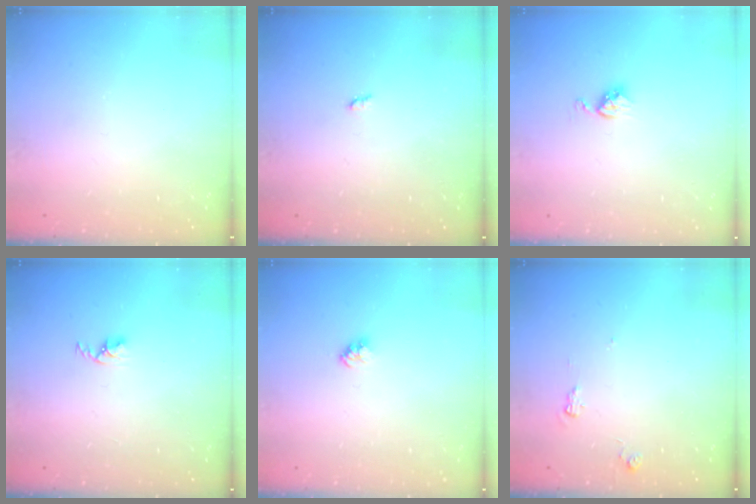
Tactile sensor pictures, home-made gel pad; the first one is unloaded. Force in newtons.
{"total": 1.2, "press": 1.2, "slide": 0.2}
{"total": 4.1, "press": 4.0, "slide": 0.6}
{"total": 2.5, "press": 2.5, "slide": 0.4}
{"total": 2.5, "press": 2.4, "slide": 0.4}
{"total": 5.3, "press": 5.3, "slide": 0.2}